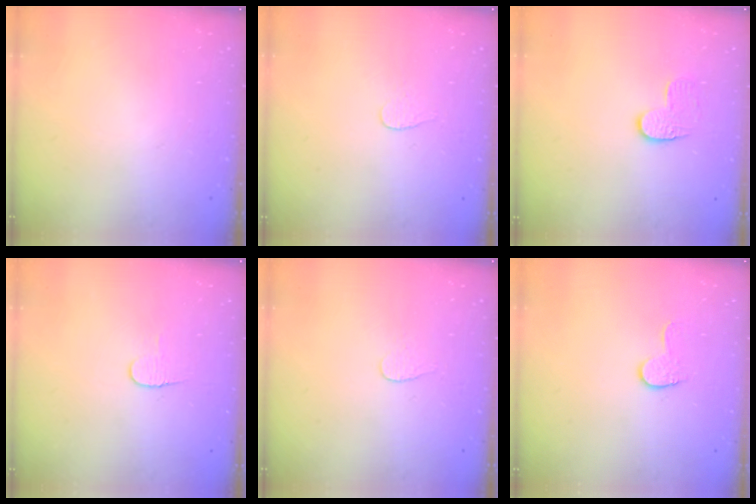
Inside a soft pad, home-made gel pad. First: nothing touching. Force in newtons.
{"total": 2.7, "press": 2.7, "slide": 0.3}
{"total": 6.7, "press": 6.7, "slide": 0.5}
{"total": 4.1, "press": 4.1, "slide": 0.4}
{"total": 2.7, "press": 2.7, "slide": 0.3}
{"total": 6.2, "press": 6.2, "slide": 0.6}